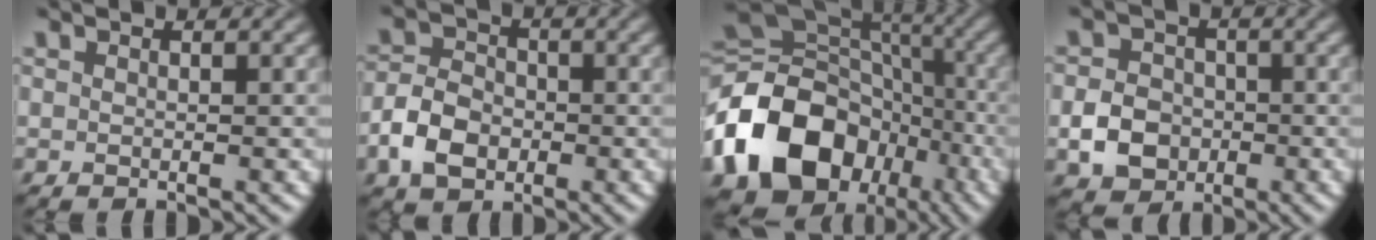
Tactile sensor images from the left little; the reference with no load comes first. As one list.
[{"total": 4.5, "force": [-1.8, 3.2, 2.7], "torque": [-0.055, 0.006, -0.039]}, {"total": 19.3, "force": [-7.2, 14.6, 10.3], "torque": [-0.224, 0.005, -0.127]}, {"total": 4.2, "force": [-1.4, 3.4, 2.0], "torque": [-0.036, 0.004, -0.031]}]